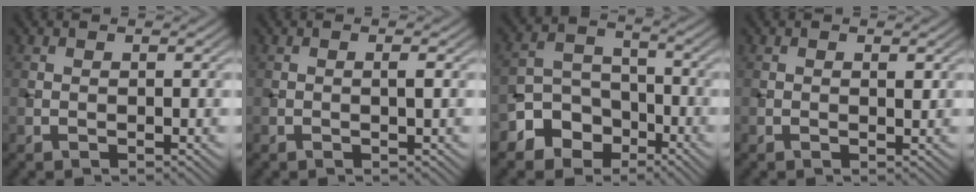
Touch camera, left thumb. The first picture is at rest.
{"total": 0.8, "force": [0.0, -0.1, 0.8], "torque": [-0.016, 0.001, -0.002]}
{"total": 7.3, "force": [-4.4, 5.3, 2.4], "torque": [-0.048, -0.004, -0.097]}
{"total": 0.7, "force": [0.2, 0.2, 0.6], "torque": [-0.010, -0.006, 0.001]}